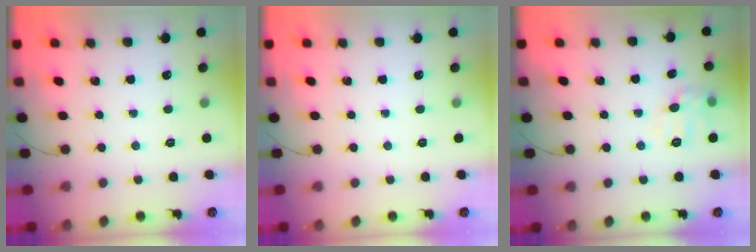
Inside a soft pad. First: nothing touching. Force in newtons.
{"total": 0.0}
{"total": 7.6, "press": 7.5, "slide": 0.6}